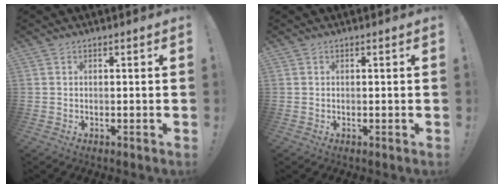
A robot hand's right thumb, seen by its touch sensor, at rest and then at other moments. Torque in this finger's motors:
{"motor_torque": [-0.03, -0.24, 0.01, 0.08, -0.07]}